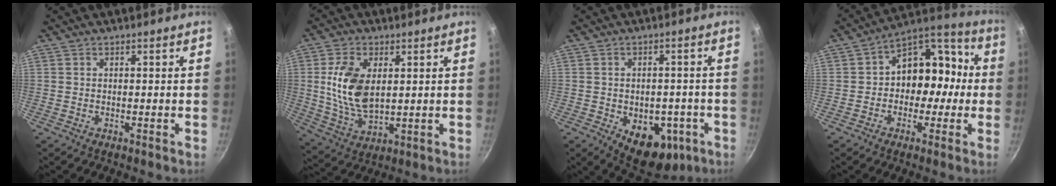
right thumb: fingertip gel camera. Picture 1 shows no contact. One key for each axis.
{"total": 12.4, "fx": 2.1, "fy": 7.0, "fz": 10.1, "tx": -0.190, "ty": -0.014, "tz": 0.050}
{"total": 12.4, "fx": -5.1, "fy": 7.7, "fz": 8.3, "tx": -0.091, "ty": 0.019, "tz": -0.057}
{"total": 14.4, "fx": 0.0, "fy": 9.7, "fz": 10.6, "tx": -0.095, "ty": 0.048, "tz": -0.016}